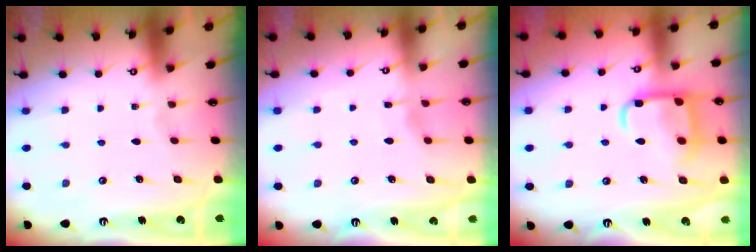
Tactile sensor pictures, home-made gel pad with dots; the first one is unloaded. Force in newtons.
{"total": 2.6, "press": 2.5, "slide": 0.4}
{"total": 13.7, "press": 13.6, "slide": 1.3}